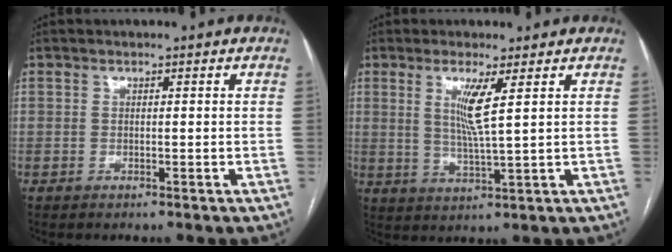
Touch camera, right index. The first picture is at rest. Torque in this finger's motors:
{"motor_torque": [0.45, 0.33, 0.32, 0.09]}